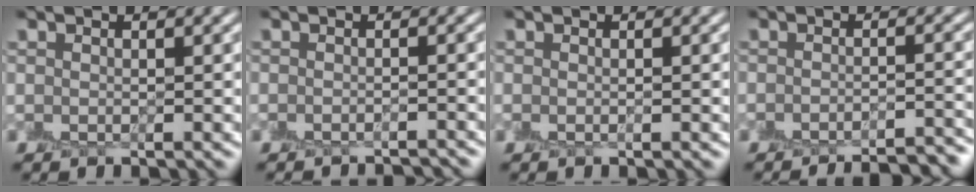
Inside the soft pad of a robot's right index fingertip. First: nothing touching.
{"total": 2.7, "force": [-2.6, -0.2, 0.1], "torque": [0.001, -0.013, -0.034]}
{"total": 0.0}
{"total": 5.5, "force": [-5.2, 0.7, 1.6], "torque": [-0.019, 0.001, -0.060]}